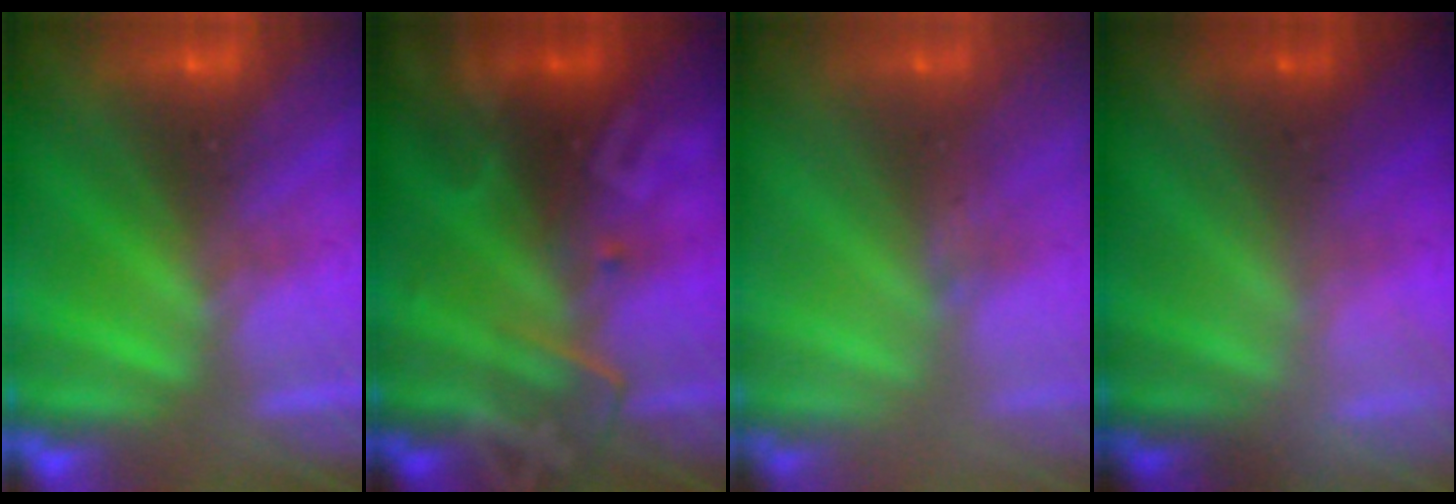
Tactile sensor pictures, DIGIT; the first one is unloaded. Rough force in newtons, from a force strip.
{"total": 2.8}
{"total": 2.5}
{"total": 2.4}